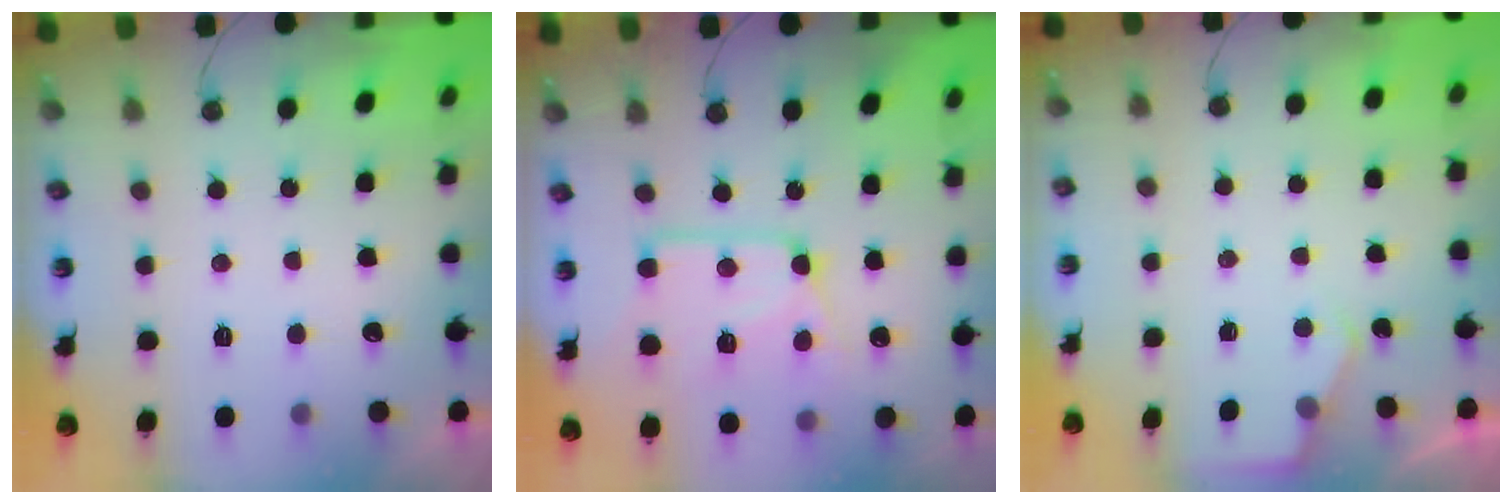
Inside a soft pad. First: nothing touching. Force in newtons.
{"total": 13.9, "press": 13.9, "slide": 0.9}
{"total": 3.7, "press": 3.7, "slide": 0.5}